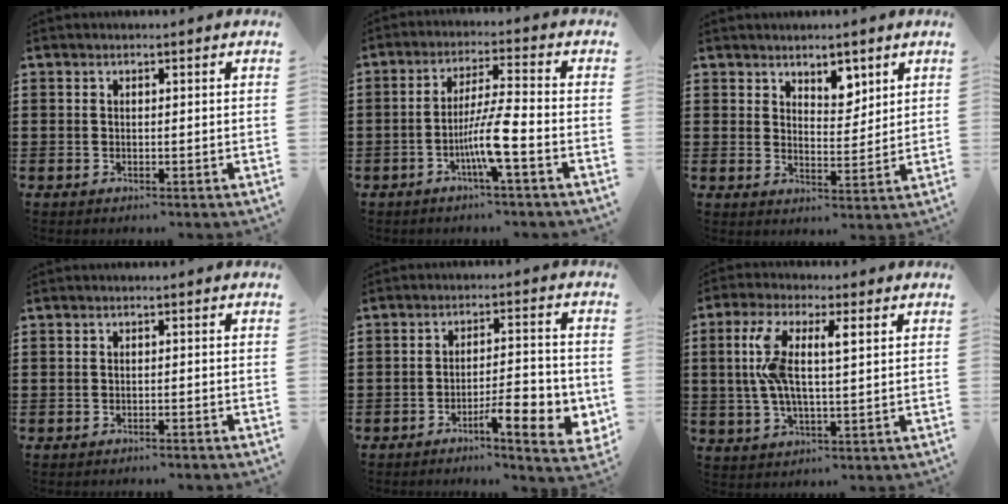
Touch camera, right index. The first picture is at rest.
{"total": 7.4, "force": [-3.1, 0.1, 6.7], "torque": [-0.133, -0.009, -0.063]}
{"total": 4.6, "force": [3.6, 2.3, 1.7], "torque": [-0.029, -0.002, 0.064]}
{"total": 0.7, "force": [-0.6, -0.1, 0.2], "torque": [-0.006, -0.003, -0.012]}
{"total": 7.5, "force": [-3.5, 1.8, 6.4], "torque": [-0.092, 0.000, -0.058]}
{"total": 8.4, "force": [1.8, 2.8, 7.7], "torque": [-0.169, 0.006, 0.025]}